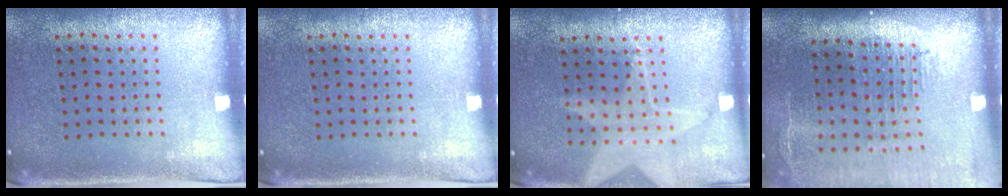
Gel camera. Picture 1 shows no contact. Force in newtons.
{"total": 0.0}
{"total": 1.8, "press": 1.5, "slide": 1.1}
{"total": 2.3, "press": 1.9, "slide": 1.3}